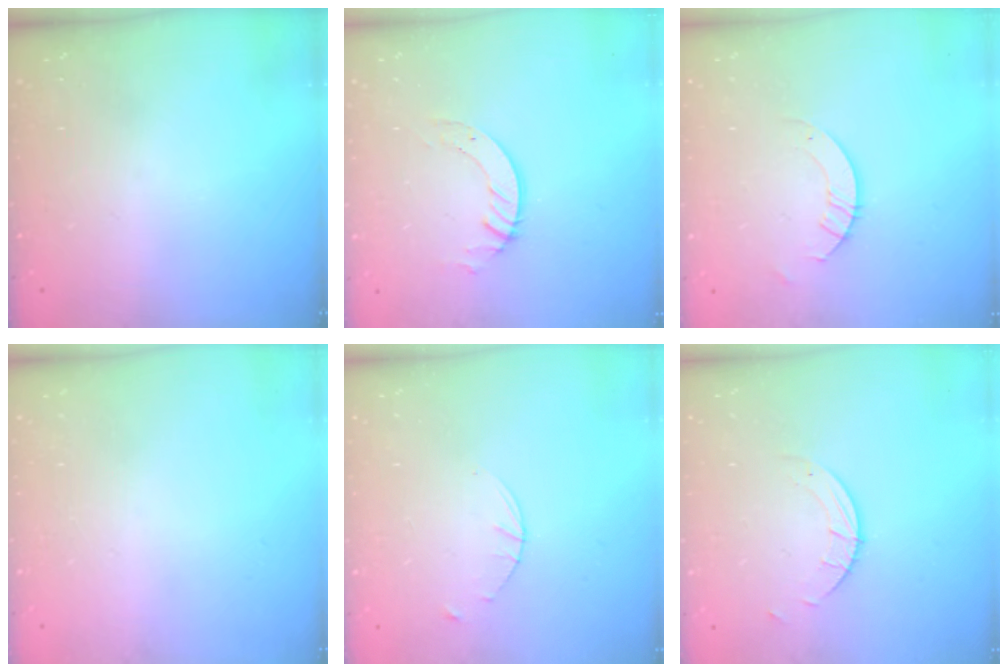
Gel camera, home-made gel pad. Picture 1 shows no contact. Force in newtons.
{"total": 3.4, "press": 3.4, "slide": 0.1}
{"total": 2.6, "press": 2.6, "slide": 0.2}
{"total": 0.0}
{"total": 1.6, "press": 1.6, "slide": 0.2}
{"total": 1.9, "press": 1.9, "slide": 0.1}